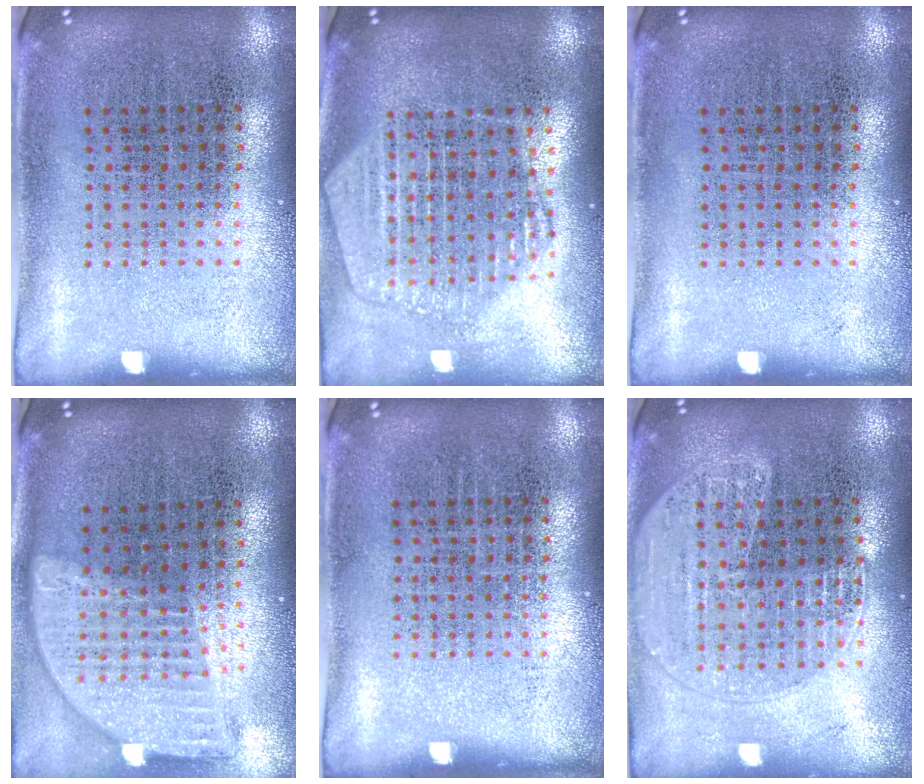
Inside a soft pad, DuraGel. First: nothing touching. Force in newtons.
{"total": 2.2, "press": 2.0, "slide": 1.0}
{"total": 0.0}
{"total": 2.0, "press": 1.6, "slide": 1.2}
{"total": 0.0}
{"total": 1.7, "press": 1.6, "slide": 0.6}